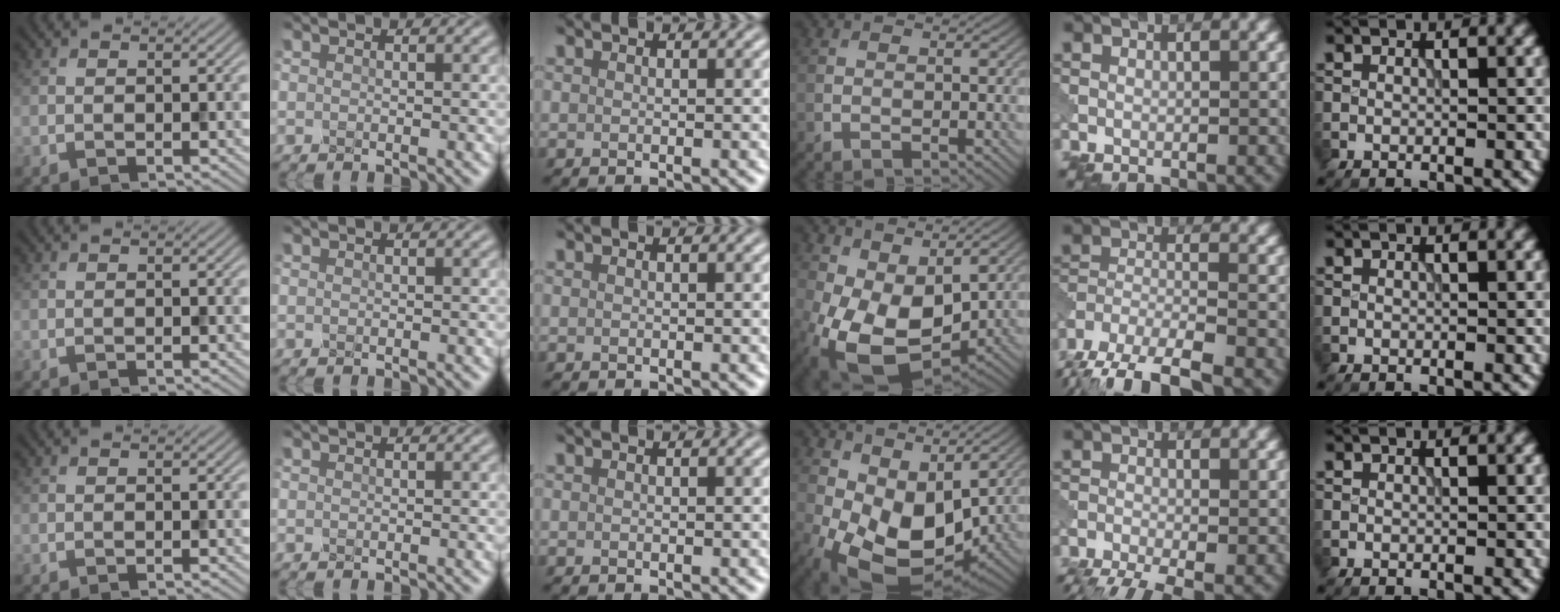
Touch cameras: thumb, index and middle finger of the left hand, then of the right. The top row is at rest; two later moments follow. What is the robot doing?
{"motion": "squeeze", "object": "foam earplug"}